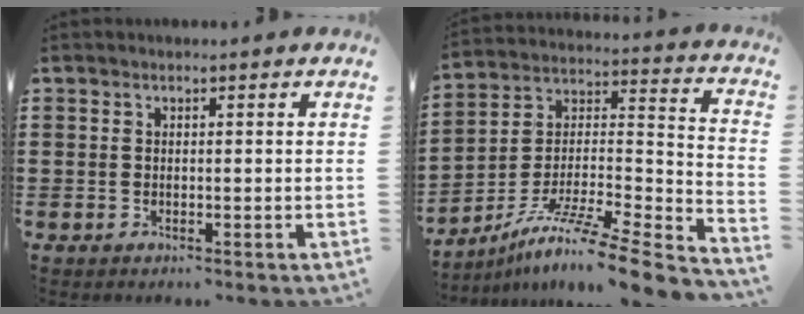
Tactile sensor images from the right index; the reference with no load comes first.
{"total": 9.3, "force": [-7.0, 0.8, 6.1], "torque": [-0.110, -0.007, -0.137]}